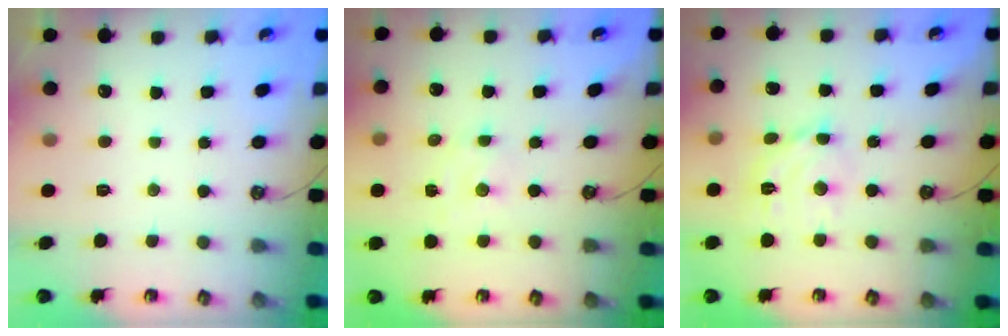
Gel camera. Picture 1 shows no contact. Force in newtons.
{"total": 1.9, "press": 1.9, "slide": 0.3}
{"total": 11.2, "press": 11.1, "slide": 1.6}